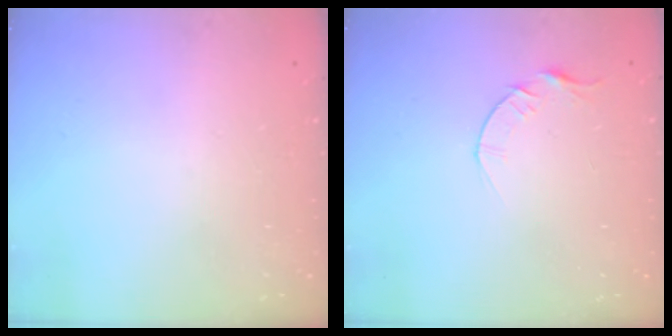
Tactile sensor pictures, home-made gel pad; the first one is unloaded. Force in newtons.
{"total": 4.1, "press": 4.0, "slide": 0.5}